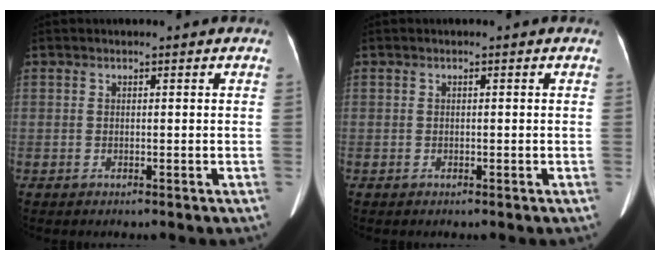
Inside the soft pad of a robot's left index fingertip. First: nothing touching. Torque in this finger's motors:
{"motor_torque": [-0.11, -0.04, 0.01, -0.01]}